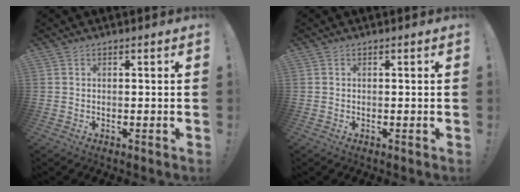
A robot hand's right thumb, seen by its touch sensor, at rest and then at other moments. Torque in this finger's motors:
{"motor_torque": [0.13, 0.07, 0.28, 0.06, -0.02]}